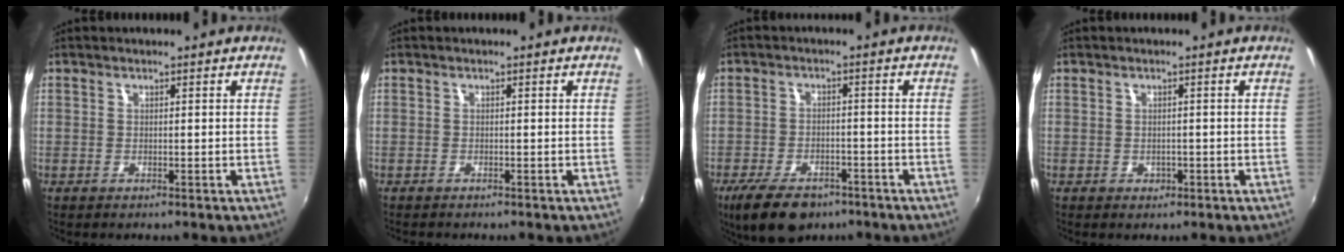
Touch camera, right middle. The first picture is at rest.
{"total": 0.7, "force": [-0.7, 0.2, 0.2], "torque": [-0.006, -0.004, -0.013]}
{"total": 10.9, "force": [-7.6, 5.2, 5.8], "torque": [-0.138, -0.023, -0.126]}
{"total": 1.3, "force": [-0.5, 1.2, 0.4], "torque": [-0.006, -0.002, -0.003]}